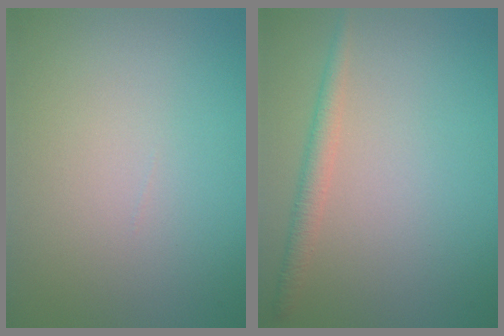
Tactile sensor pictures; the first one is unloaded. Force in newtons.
{"total": 1.9, "press": 1.9, "slide": 0.0}